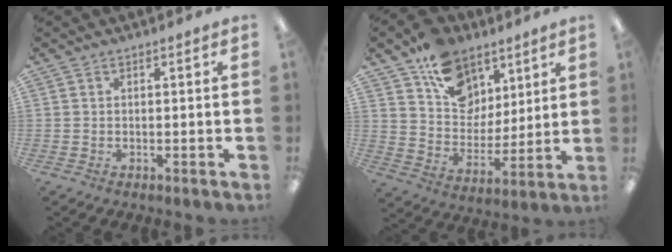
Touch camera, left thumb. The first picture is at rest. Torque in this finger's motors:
{"motor_torque": [2.02, 1.70, 1.00, -1.05, 0.35]}